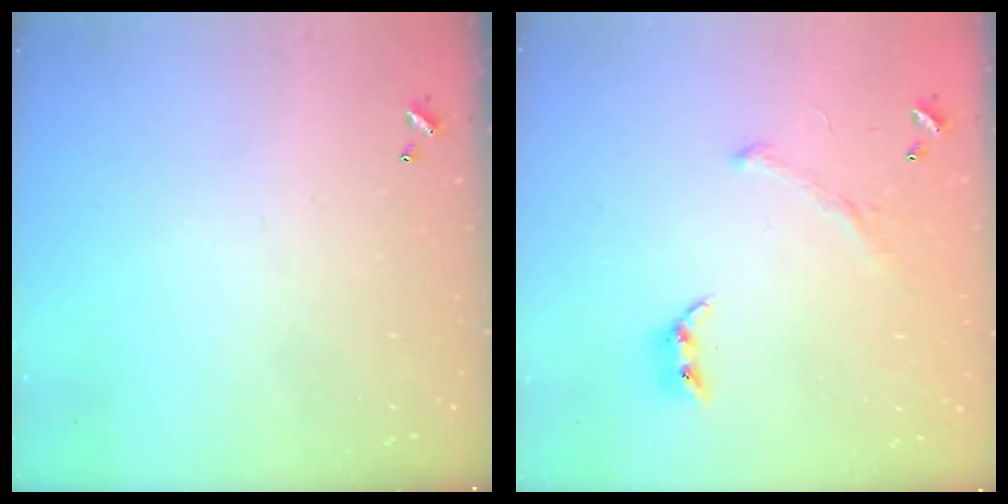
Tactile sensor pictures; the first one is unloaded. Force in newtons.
{"total": 2.2, "press": 2.0, "slide": 1.1}